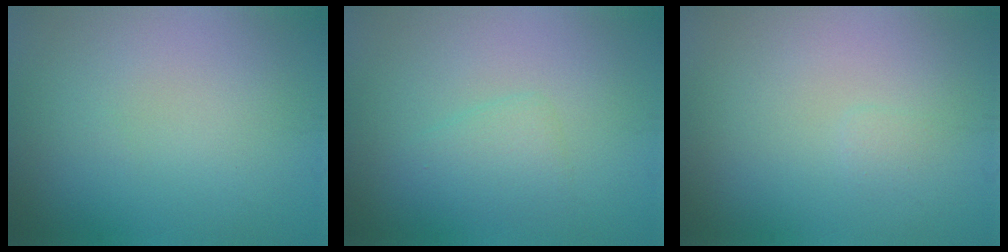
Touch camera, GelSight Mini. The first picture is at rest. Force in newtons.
{"total": 1.9, "press": 1.9, "slide": 0.2}
{"total": 0.5, "press": 0.5, "slide": 0.0}